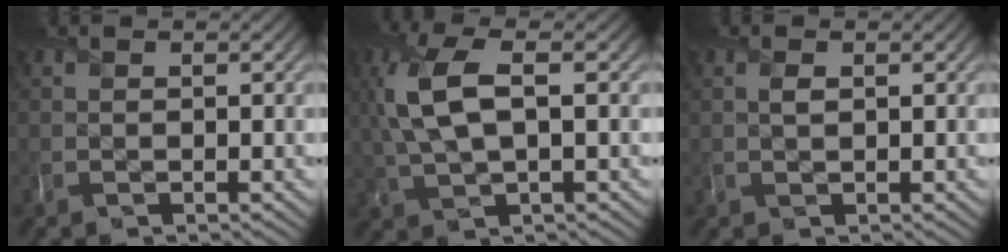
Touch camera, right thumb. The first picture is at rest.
{"total": 8.5, "force": [1.5, 3.5, 7.6], "torque": [-0.187, 0.010, 0.023]}
{"total": 0.7, "force": [0.2, 0.5, 0.5], "torque": [-0.011, -0.005, 0.006]}